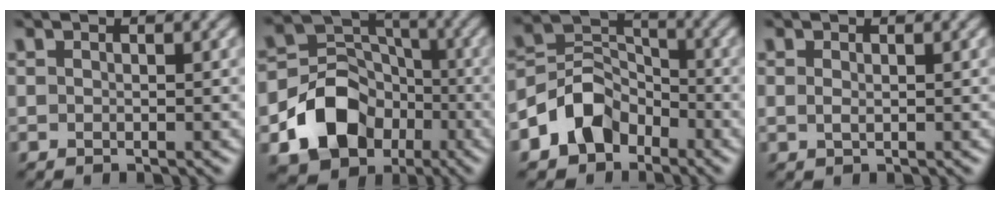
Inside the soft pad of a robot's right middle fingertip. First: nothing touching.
{"total": 9.4, "force": [-3.9, 7.3, 4.4], "torque": [-0.061, 0.000, -0.080]}
{"total": 5.8, "force": [-3.1, 4.2, 2.4], "torque": [-0.034, 0.006, -0.070]}
{"total": 0.8, "force": [0.1, 0.4, 0.7], "torque": [-0.016, -0.001, 0.001]}